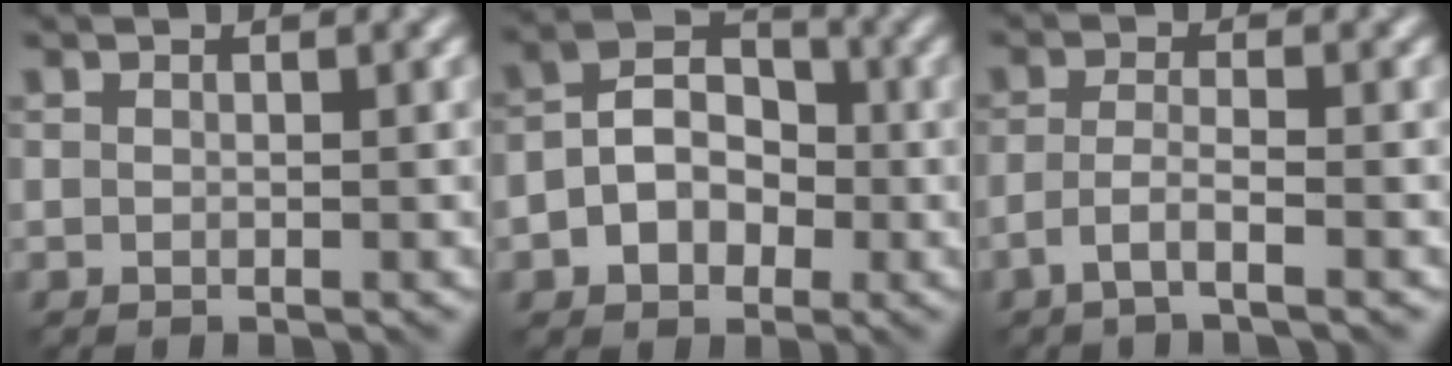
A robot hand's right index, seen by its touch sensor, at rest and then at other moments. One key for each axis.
{"total": 4.9, "fx": -1.0, "fy": 3.8, "fz": 2.9, "tx": -0.047, "ty": 0.015, "tz": -0.026}
{"total": 2.1, "fx": -1.3, "fy": 0.2, "fz": 1.6, "tx": -0.034, "ty": 0.009, "tz": -0.039}